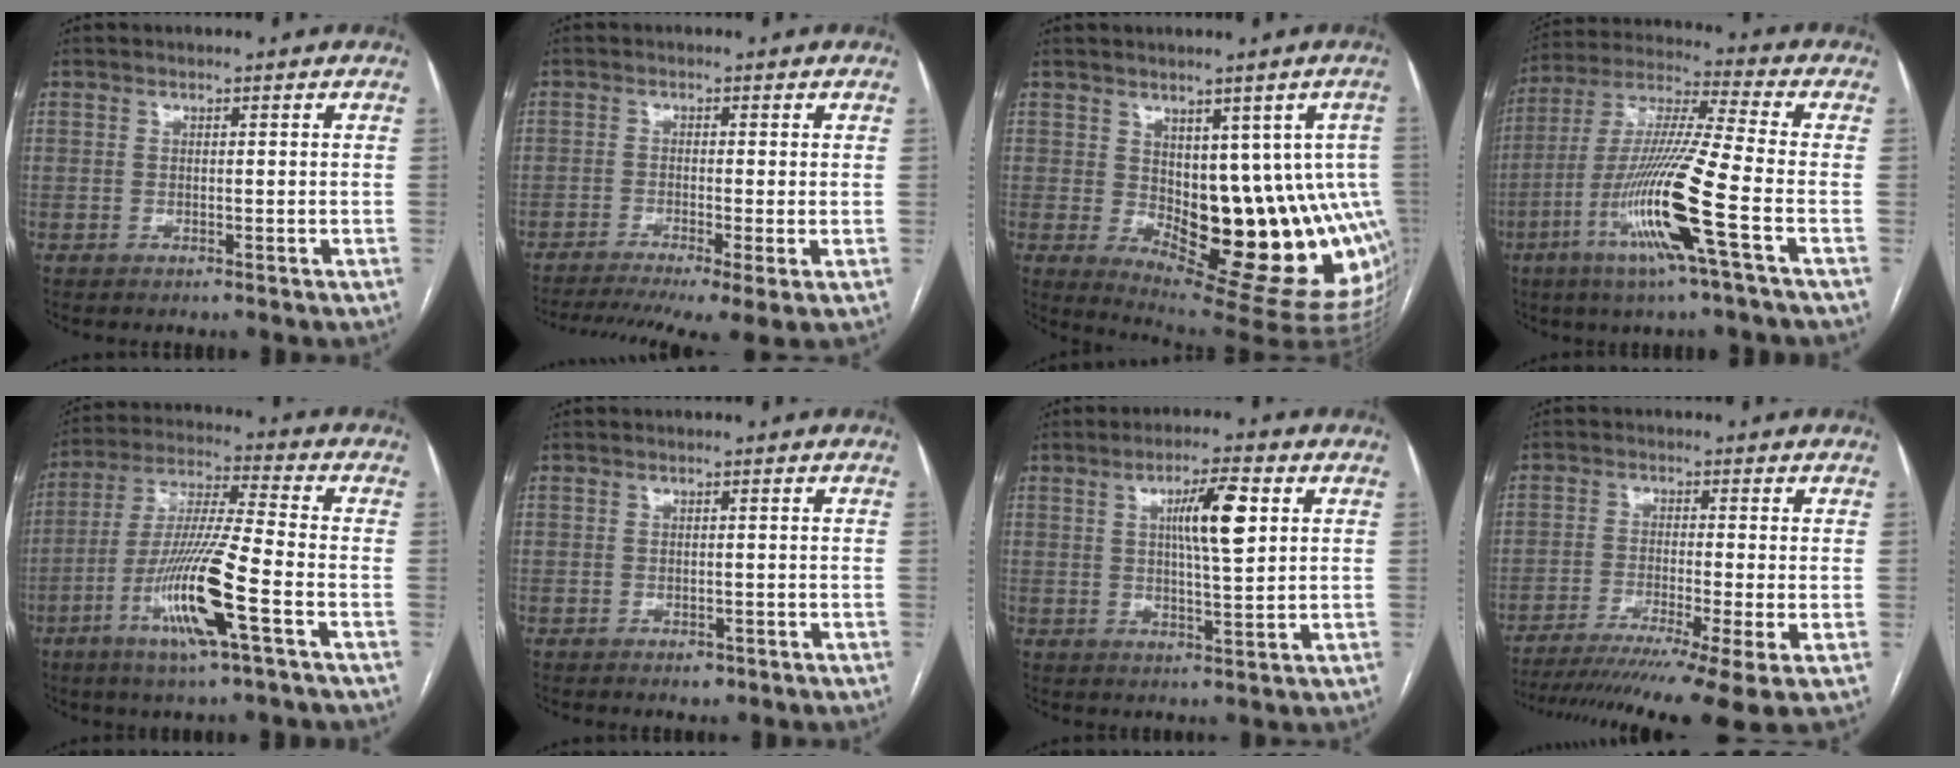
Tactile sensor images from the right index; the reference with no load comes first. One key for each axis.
{"total": 11.6, "fx": -7.8, "fy": 1.6, "fz": 8.4, "tx": -0.142, "ty": -0.014, "tz": -0.121}
{"total": 18.1, "fx": -1.7, "fy": 7.2, "fz": 16.5, "tx": -0.140, "ty": 0.009, "tz": 0.000}
{"total": 16.2, "fx": -6.0, "fy": -1.0, "fz": 15.1, "tx": -0.305, "ty": -0.017, "tz": -0.119}
{"total": 14.6, "fx": -5.7, "fy": 0.1, "fz": 13.4, "tx": -0.269, "ty": -0.014, "tz": -0.109}
{"total": 1.4, "fx": -0.8, "fy": 1.0, "fz": 0.6, "tx": -0.007, "ty": 0.002, "tz": -0.004}
{"total": 7.7, "fx": 2.3, "fy": 0.9, "fz": 7.3, "tx": -0.126, "ty": 0.005, "tz": 0.039}
{"total": 15.5, "fx": -11.4, "fy": -0.7, "fz": 10.4, "tx": -0.138, "ty": -0.034, "tz": -0.178}